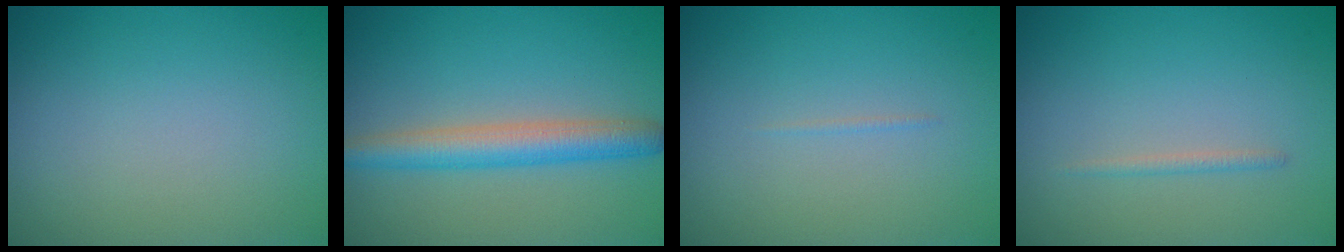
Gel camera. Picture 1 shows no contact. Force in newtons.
{"total": 4.3, "press": 4.3, "slide": 0.0}
{"total": 0.7, "press": 0.7, "slide": 0.2}
{"total": 0.8, "press": 0.8, "slide": 0.0}